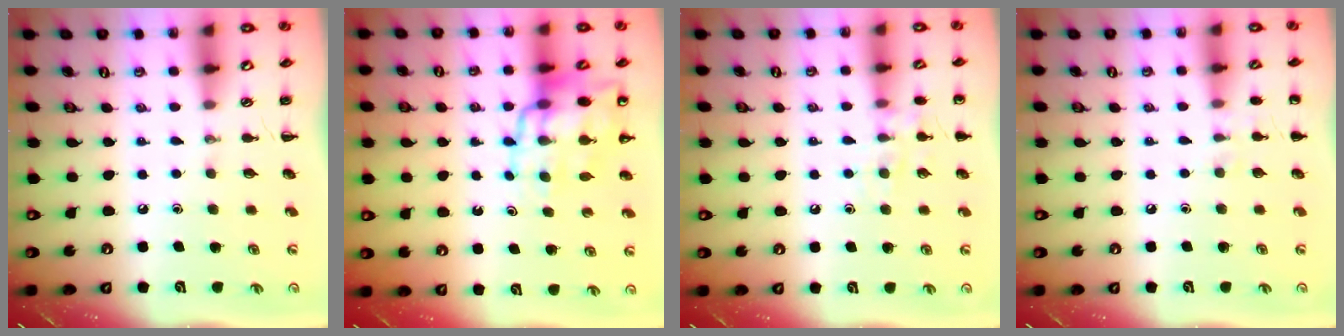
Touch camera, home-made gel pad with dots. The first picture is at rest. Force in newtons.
{"total": 14.0, "press": 13.5, "slide": 3.7}
{"total": 8.0, "press": 7.9, "slide": 1.2}
{"total": 5.5, "press": 5.3, "slide": 1.7}